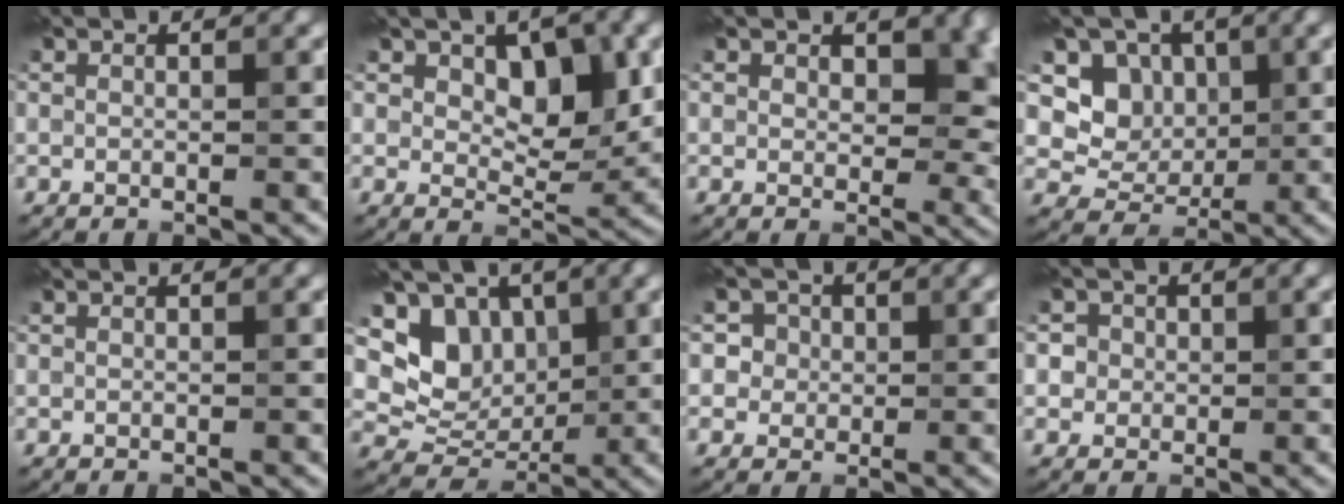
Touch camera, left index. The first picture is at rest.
{"total": 5.1, "force": [1.9, 3.0, 3.6], "torque": [-0.049, -0.006, 0.025]}
{"total": 8.0, "force": [1.9, 4.9, 5.9], "torque": [-0.055, -0.001, 0.028]}
{"total": 4.4, "force": [1.3, 3.8, 1.6], "torque": [-0.029, -0.001, 0.009]}
{"total": 0.0}
{"total": 5.3, "force": [1.8, 4.4, 2.5], "torque": [-0.041, -0.005, 0.025]}
{"total": 3.3, "force": [1.2, 2.9, 0.8], "torque": [0.005, 0.016, -0.001]}
{"total": 3.2, "force": [1.3, 2.8, 0.8], "torque": [-0.001, 0.016, 0.001]}